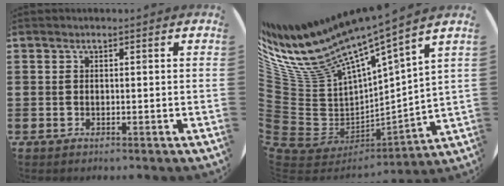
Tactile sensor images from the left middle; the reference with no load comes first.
{"total": 11.9, "force": [9.7, 4.5, 5.3], "torque": [-0.153, -0.085, 0.169]}